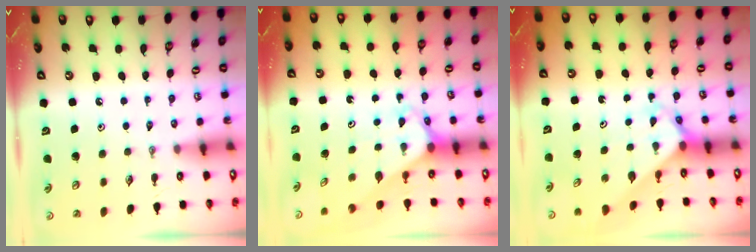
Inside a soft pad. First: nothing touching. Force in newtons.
{"total": 2.6, "press": 2.6, "slide": 0.2}
{"total": 2.6, "press": 2.6, "slide": 0.1}